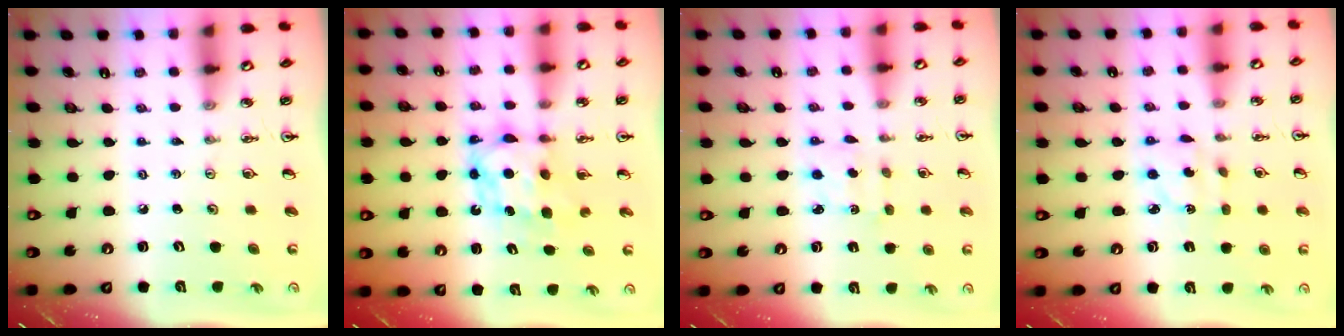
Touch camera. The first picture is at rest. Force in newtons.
{"total": 6.7, "press": 6.6, "slide": 0.4}
{"total": 1.9, "press": 1.7, "slide": 0.8}
{"total": 3.5, "press": 3.5, "slide": 0.2}